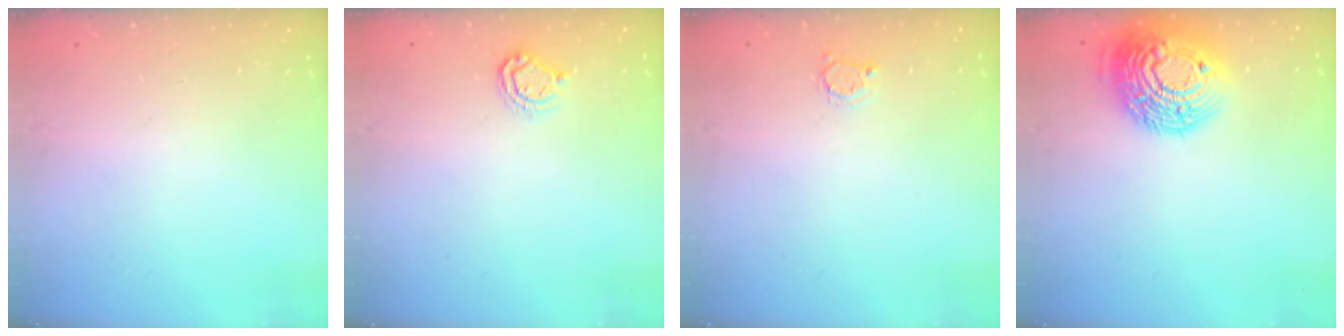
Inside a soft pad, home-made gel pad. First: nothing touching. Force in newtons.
{"total": 6.1, "press": 6.0, "slide": 0.6}
{"total": 2.8, "press": 2.7, "slide": 0.4}
{"total": 19.0, "press": 18.9, "slide": 1.2}